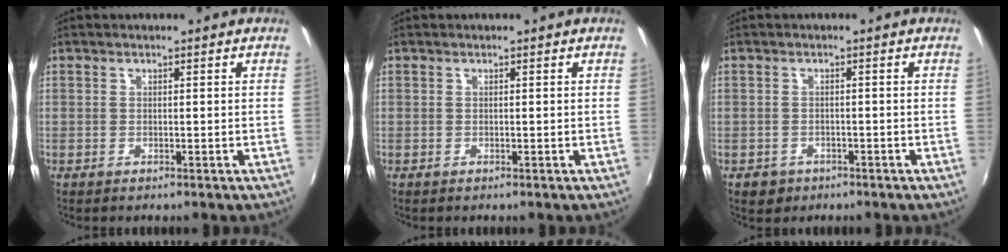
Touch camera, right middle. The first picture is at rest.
{"total": 0.0}
{"total": 3.1, "force": [-1.6, 2.5, 0.9], "torque": [-0.024, -0.003, -0.020]}